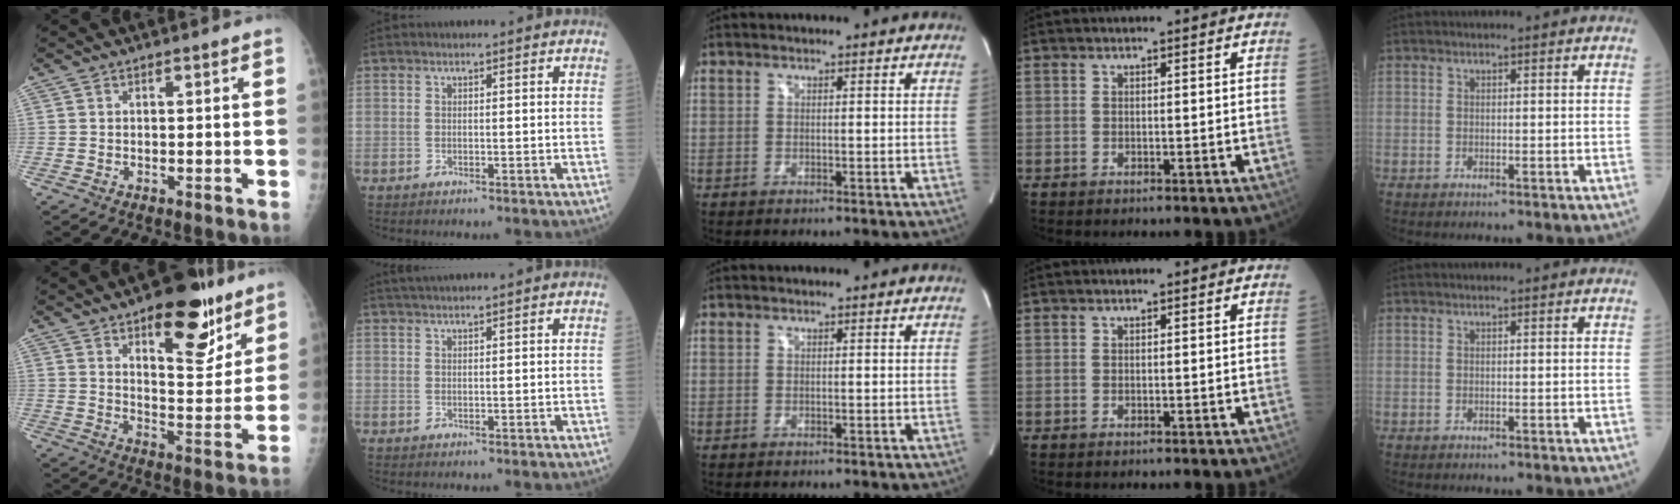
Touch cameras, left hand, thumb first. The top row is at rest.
{"thumb": {"total": 16.0, "force": [9.7, 6.9, 10.6], "torque": [-0.092, -0.059, 0.141]}, "index": {"total": 2.6, "force": [2.2, -0.6, 1.1], "torque": [-0.014, 0.017, 0.044]}}